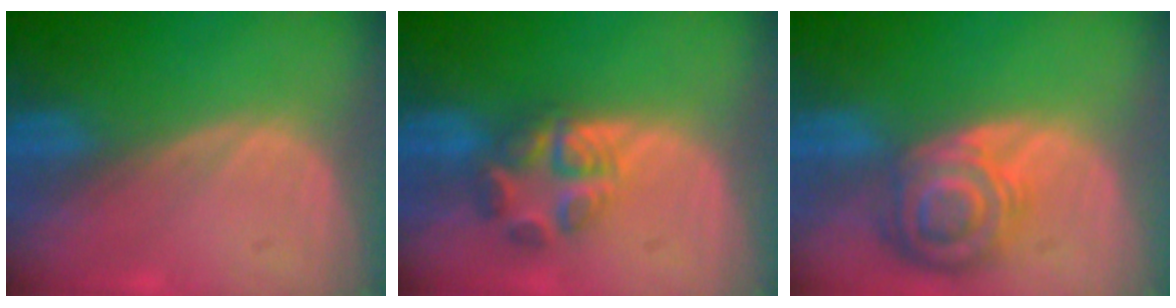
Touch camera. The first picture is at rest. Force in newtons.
{"total": 5.5, "press": 5.4, "slide": 1.1}
{"total": 8.3, "press": 7.3, "slide": 4.0}